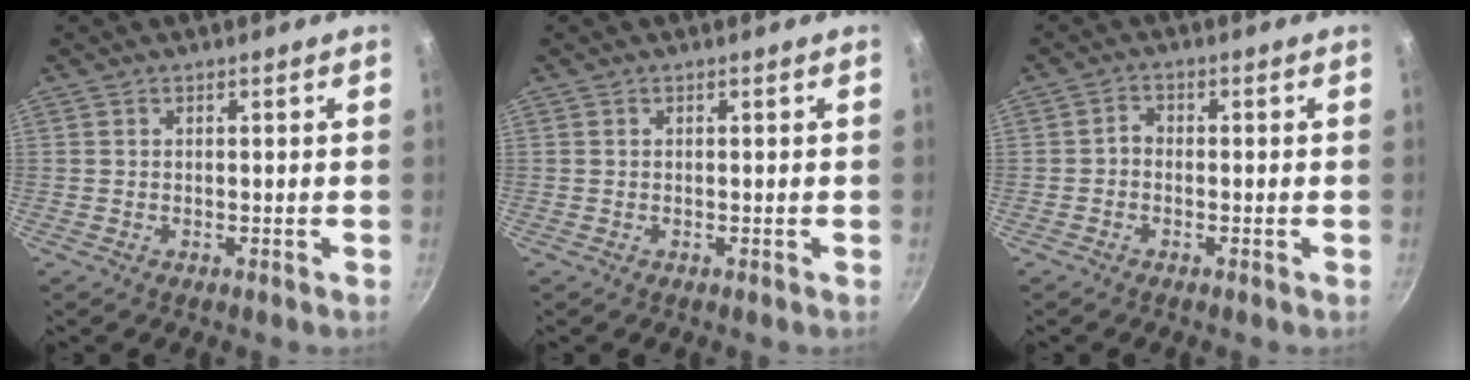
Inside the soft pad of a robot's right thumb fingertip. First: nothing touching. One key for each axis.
{"total": 0.0}
{"total": 1.8, "fx": -0.7, "fy": 1.3, "fz": 1.0, "tx": -0.018, "ty": 0.012, "tz": -0.018}